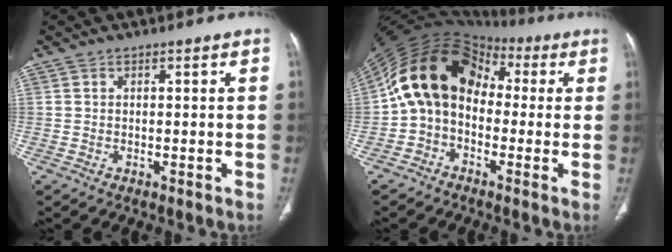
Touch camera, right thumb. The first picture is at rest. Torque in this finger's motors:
{"motor_torque": [1.14, 3.87, 1.49, -1.28, 0.58]}